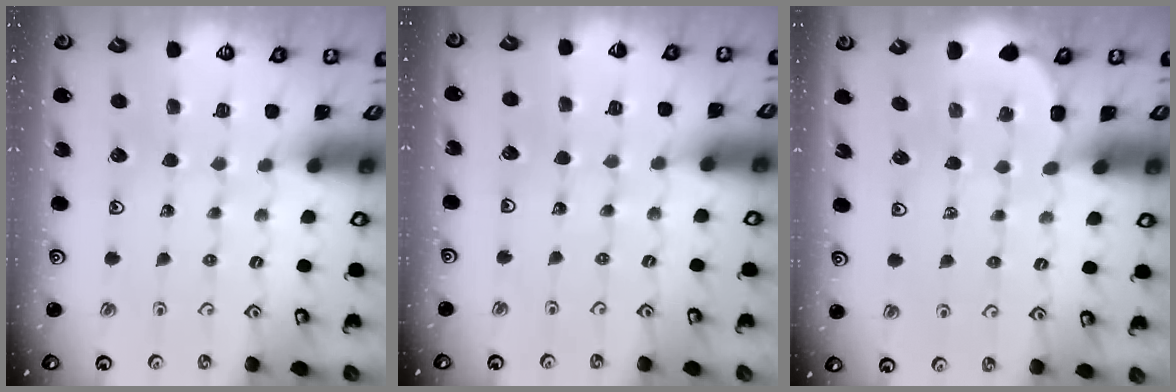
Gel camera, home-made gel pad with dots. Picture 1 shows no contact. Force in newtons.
{"total": 2.1, "press": 2.1, "slide": 0.2}
{"total": 3.9, "press": 3.8, "slide": 0.9}